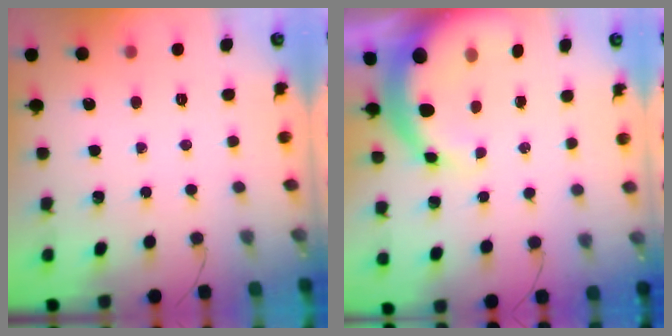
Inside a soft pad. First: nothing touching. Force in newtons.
{"total": 9.7, "press": 9.5, "slide": 1.8}